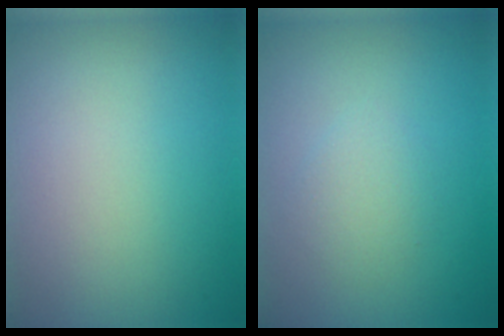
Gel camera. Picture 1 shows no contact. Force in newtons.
{"total": 1.7, "press": 1.7, "slide": 0.0}